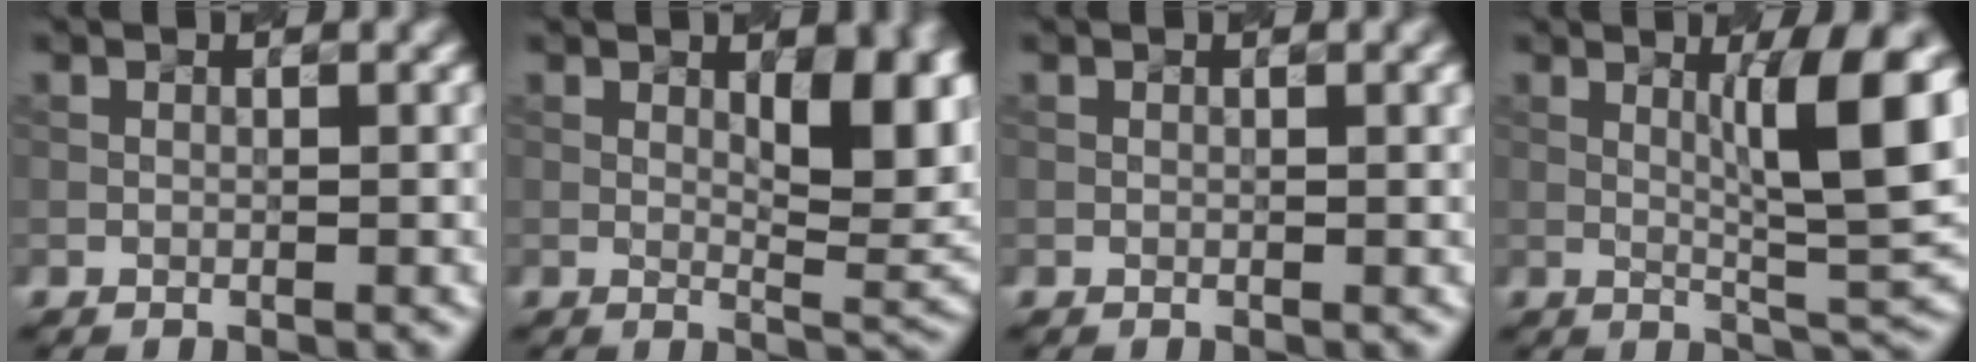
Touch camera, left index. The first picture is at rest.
{"total": 7.6, "force": [2.1, 2.6, 6.8], "torque": [-0.092, -0.003, 0.042]}
{"total": 1.0, "force": [0.3, 0.4, 0.9], "torque": [-0.011, 0.003, 0.001]}
{"total": 8.2, "force": [1.7, 1.1, 8.0], "torque": [-0.115, -0.004, 0.038]}